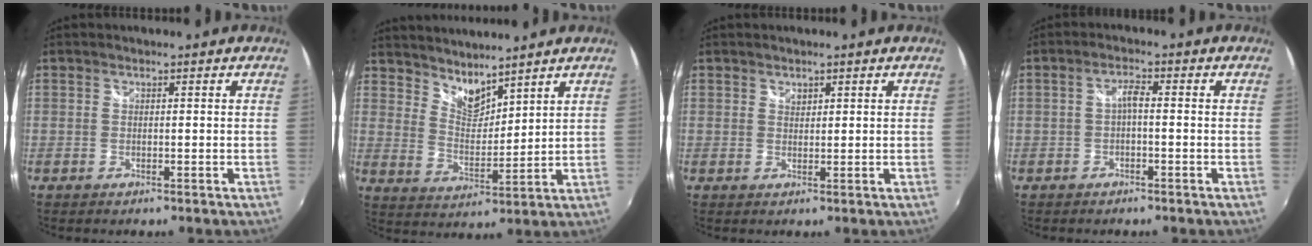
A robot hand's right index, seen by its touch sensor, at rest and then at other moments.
{"total": 7.0, "force": [6.3, 1.9, 2.4], "torque": [-0.033, -0.005, 0.117]}
{"total": 1.1, "force": [0.8, 0.7, 0.2], "torque": [-0.001, 0.001, 0.013]}
{"total": 2.2, "force": [-0.6, 0.5, 2.0], "torque": [-0.041, 0.007, -0.011]}